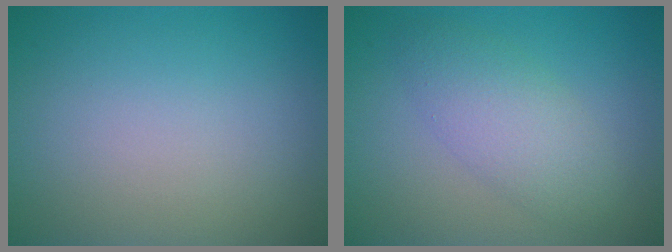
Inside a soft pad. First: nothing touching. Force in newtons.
{"total": 3.8, "press": 3.8, "slide": 0.1}